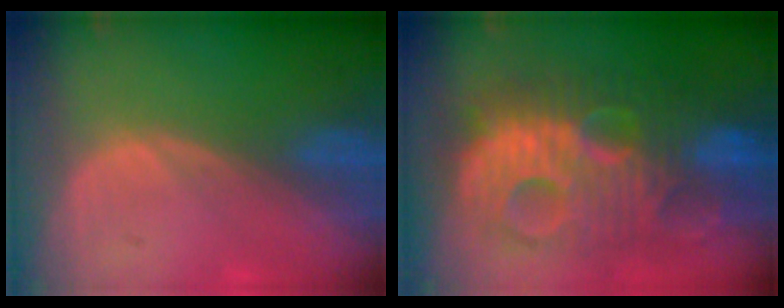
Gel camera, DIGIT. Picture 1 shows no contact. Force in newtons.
{"total": 13.6, "press": 13.6, "slide": 1.1}